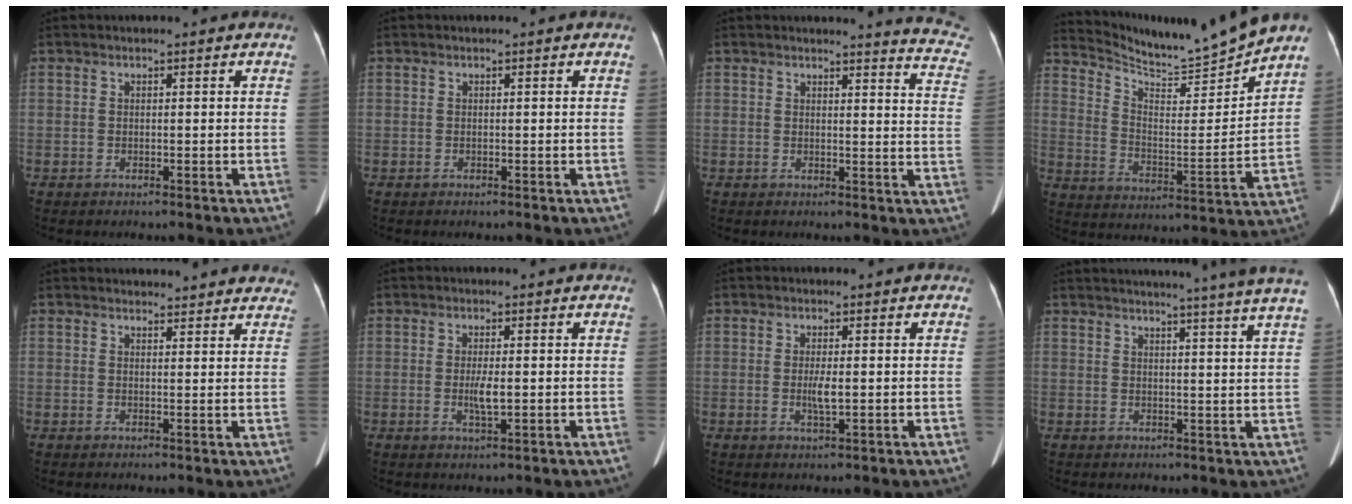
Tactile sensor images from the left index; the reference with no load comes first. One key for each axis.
{"total": 0.0}
{"total": 10.4, "fx": 10.3, "fy": -0.1, "fz": 1.4, "tx": 0.005, "ty": -0.097, "tz": 0.076}
{"total": 14.0, "fx": 13.5, "fy": -1.9, "fz": 3.4, "tx": -0.074, "ty": -0.038, "tz": 0.220}
{"total": 11.9, "fx": 11.2, "fy": 3.2, "fz": 2.3, "tx": 0.003, "ty": 0.007, "tz": 0.109}
{"total": 2.8, "fx": -0.3, "fy": 0.6, "fz": 2.7, "tx": -0.055, "ty": -0.004, "tz": -0.003}
{"total": 2.5, "fx": -0.2, "fy": 0.5, "fz": 2.4, "tx": -0.049, "ty": -0.004, "tz": -0.002}
{"total": 17.6, "fx": 15.6, "fy": -2.0, "fz": 8.0, "tx": -0.121, "ty": -0.046, "tz": 0.177}